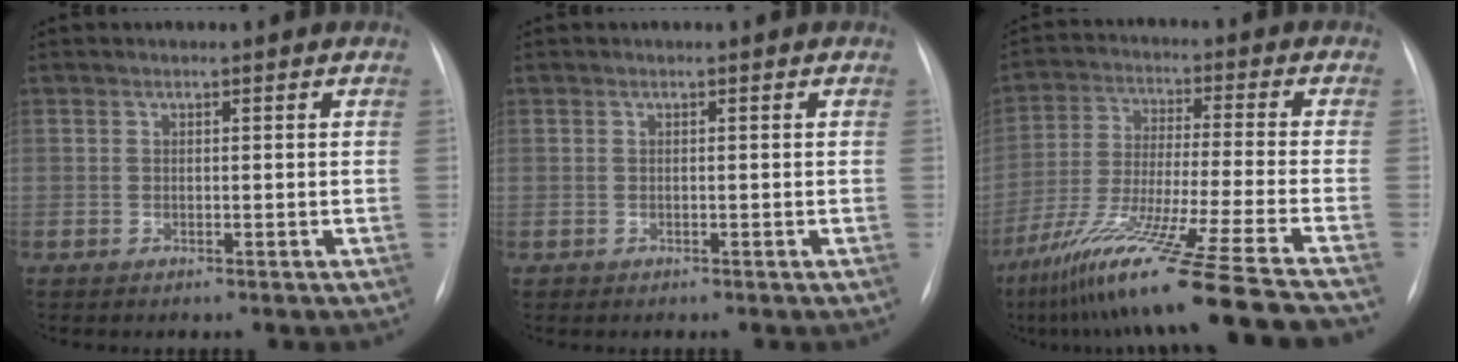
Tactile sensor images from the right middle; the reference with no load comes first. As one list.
[{"total": 0.0}, {"total": 22.1, "force": [-17.7, -3.2, 12.9], "torque": [-0.206, -0.052, -0.296]}]